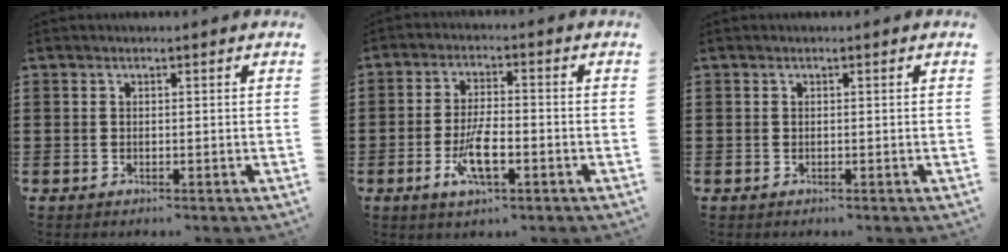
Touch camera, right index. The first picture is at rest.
{"total": 7.0, "force": [-2.6, 2.2, 6.1], "torque": [-0.132, -0.012, -0.050]}
{"total": 0.0}